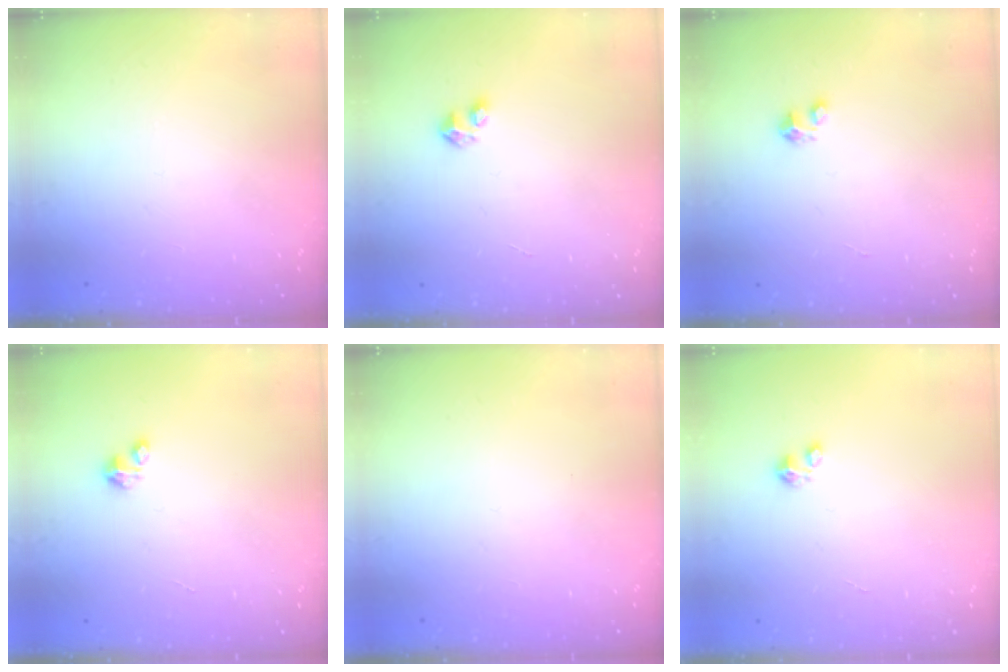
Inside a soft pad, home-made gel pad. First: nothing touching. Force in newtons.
{"total": 3.0, "press": 2.9, "slide": 0.2}
{"total": 2.1, "press": 2.1, "slide": 0.1}
{"total": 0.9, "press": 0.9, "slide": 0.2}
{"total": 0.0}
{"total": 1.6, "press": 1.6, "slide": 0.2}